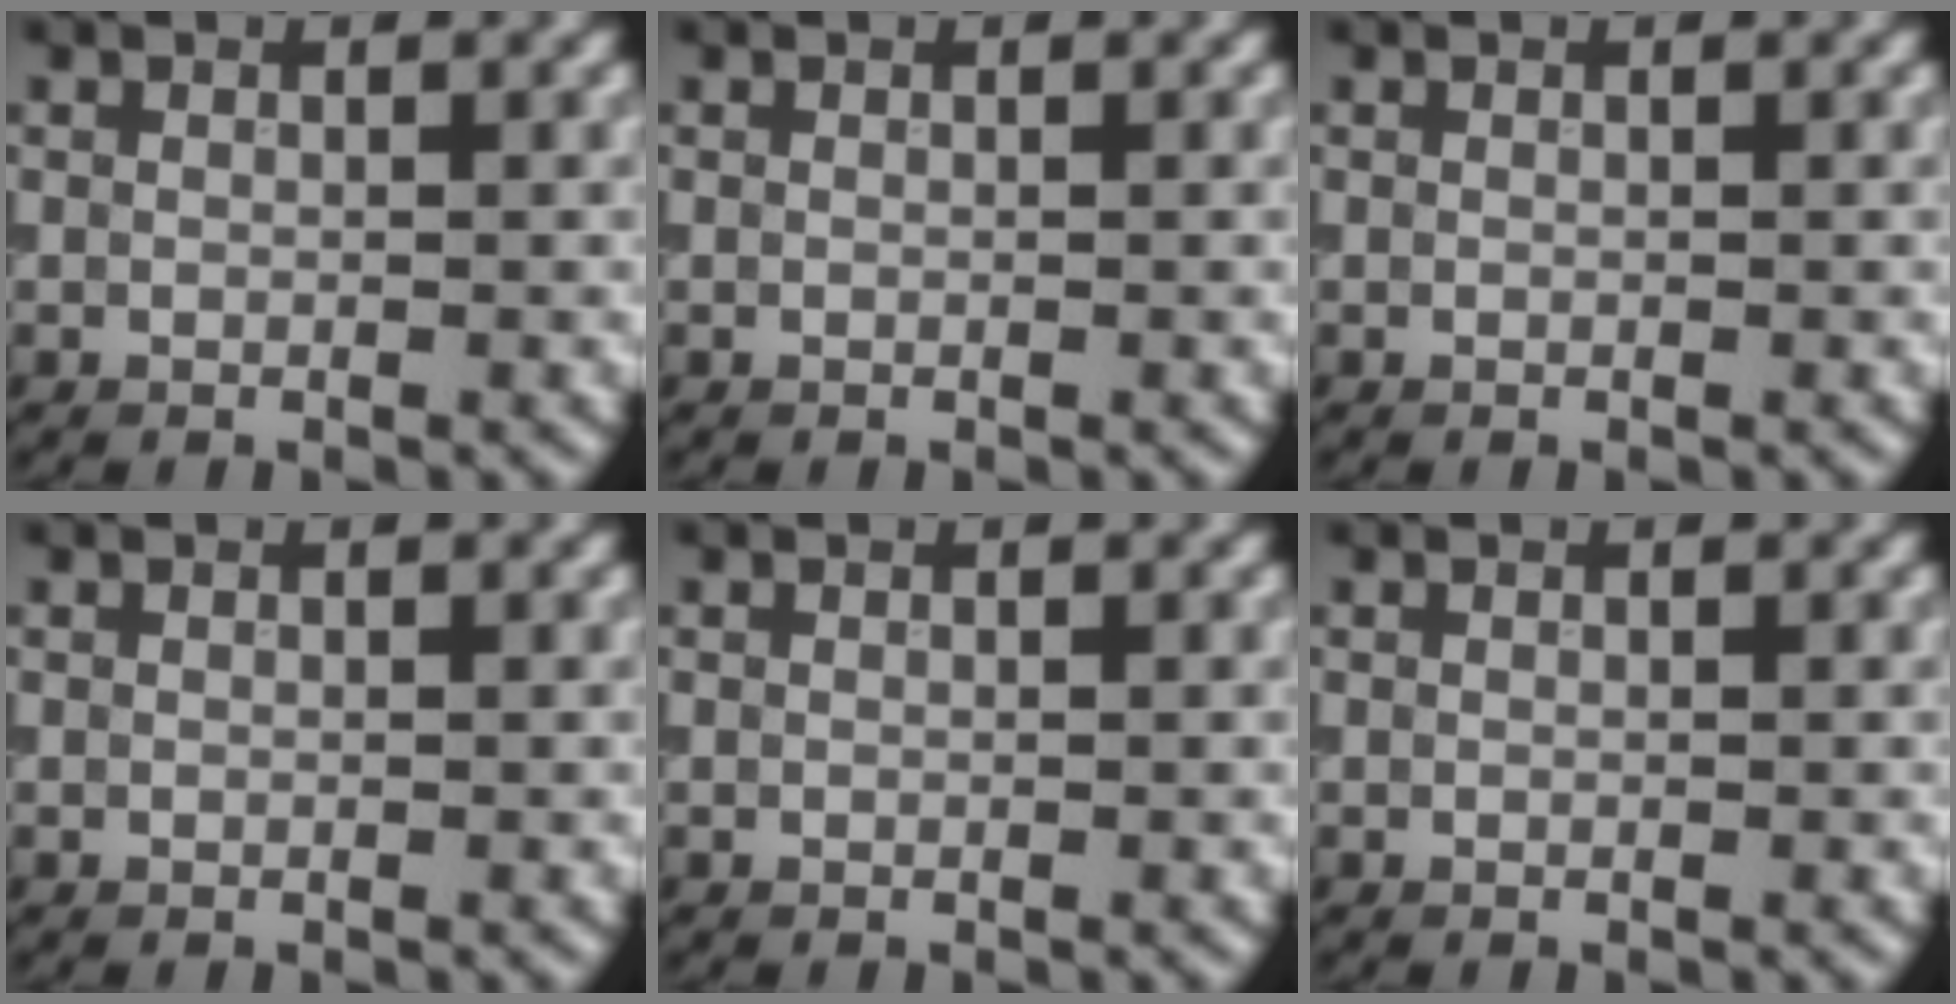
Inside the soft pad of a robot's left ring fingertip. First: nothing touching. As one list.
[{"total": 0.0}, {"total": 0.0}, {"total": 0.0}, {"total": 0.0}, {"total": 0.0}]